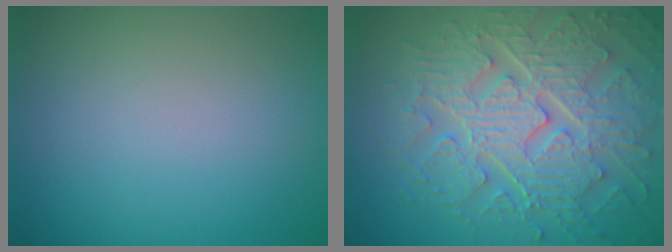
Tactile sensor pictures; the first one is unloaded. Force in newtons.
{"total": 9.3, "press": 6.8, "slide": 6.4}